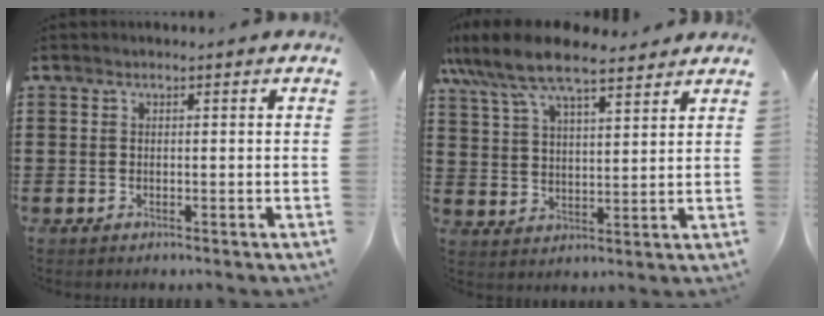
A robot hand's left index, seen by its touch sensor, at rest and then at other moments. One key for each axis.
{"total": 9.1, "fx": 7.7, "fy": 2.2, "fz": 4.3, "tx": -0.110, "ty": -0.021, "tz": 0.139}